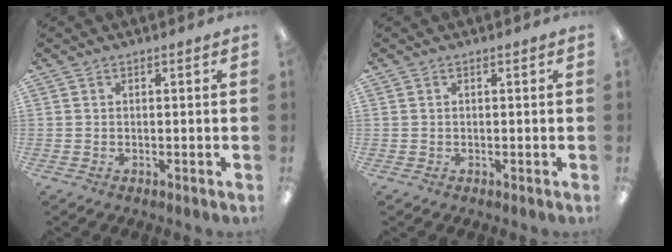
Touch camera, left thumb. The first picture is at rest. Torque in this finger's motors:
{"motor_torque": [-0.01, 0.03, -0.04, 0.20, 0.00]}